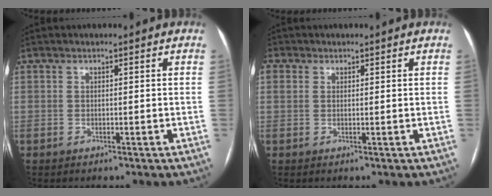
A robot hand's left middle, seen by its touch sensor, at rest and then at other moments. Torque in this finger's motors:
{"motor_torque": [1.08, -1.06, 1.06, 0.21]}